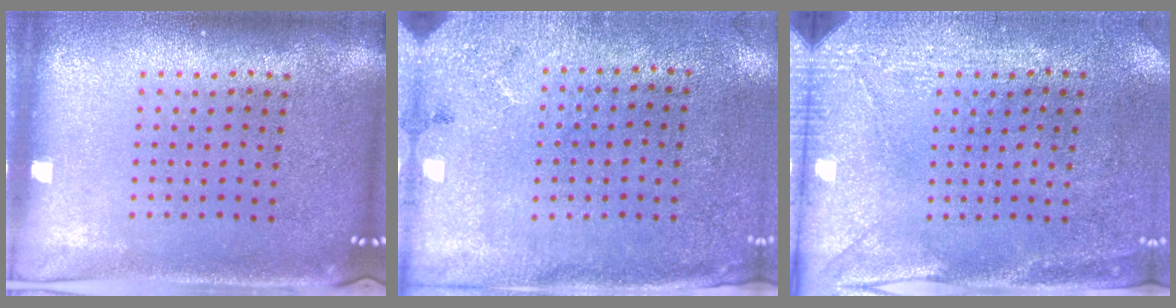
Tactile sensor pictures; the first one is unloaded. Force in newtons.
{"total": 2.7, "press": 2.2, "slide": 1.7}
{"total": 2.9, "press": 2.3, "slide": 1.8}